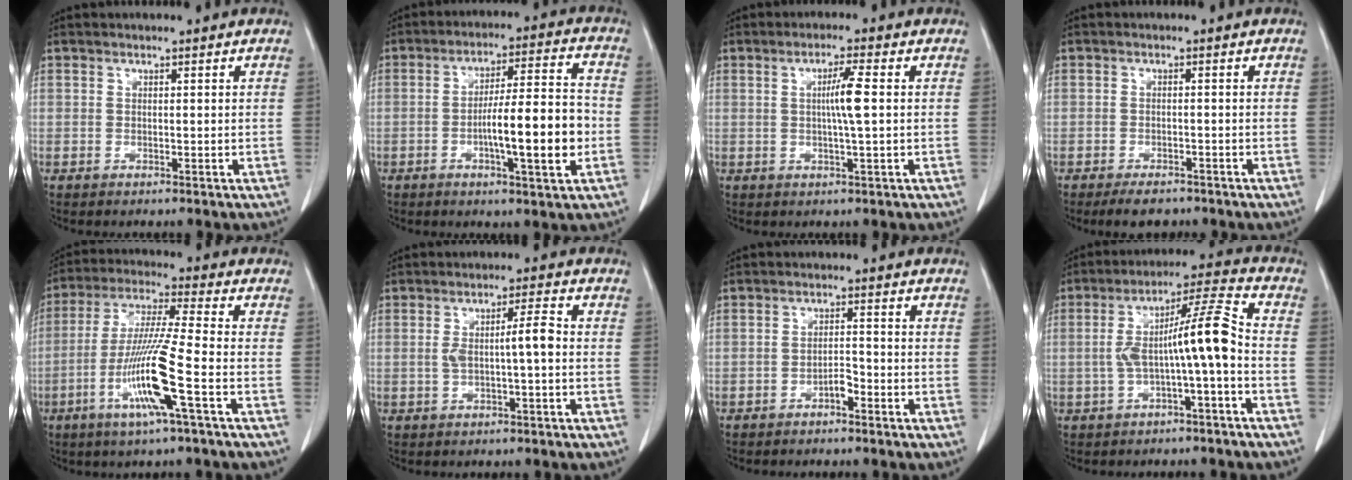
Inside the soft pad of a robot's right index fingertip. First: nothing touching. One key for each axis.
{"total": 12.1, "fx": -2.8, "fy": 1.2, "fz": 11.8, "tx": -0.189, "ty": 0.008, "tz": -0.046}
{"total": 4.5, "fx": 0.4, "fy": -0.4, "fz": 4.4, "tx": -0.078, "ty": -0.003, "tz": 0.006}
{"total": 3.5, "fx": -2.8, "fy": 1.6, "fz": 1.4, "tx": -0.022, "ty": -0.001, "tz": -0.038}
{"total": 12.5, "fx": -4.5, "fy": -0.8, "fz": 11.6, "tx": -0.233, "ty": -0.015, "tz": -0.091}
{"total": 4.7, "fx": -0.2, "fy": 0.4, "fz": 4.7, "tx": -0.085, "ty": 0.011, "tz": 0.000}
{"total": 2.1, "fx": -1.5, "fy": 0.6, "fz": 1.4, "tx": -0.019, "ty": 0.004, "tz": -0.026}
{"total": 9.9, "fx": -1.6, "fy": 0.3, "fz": 9.7, "tx": -0.170, "ty": 0.034, "tz": -0.030}